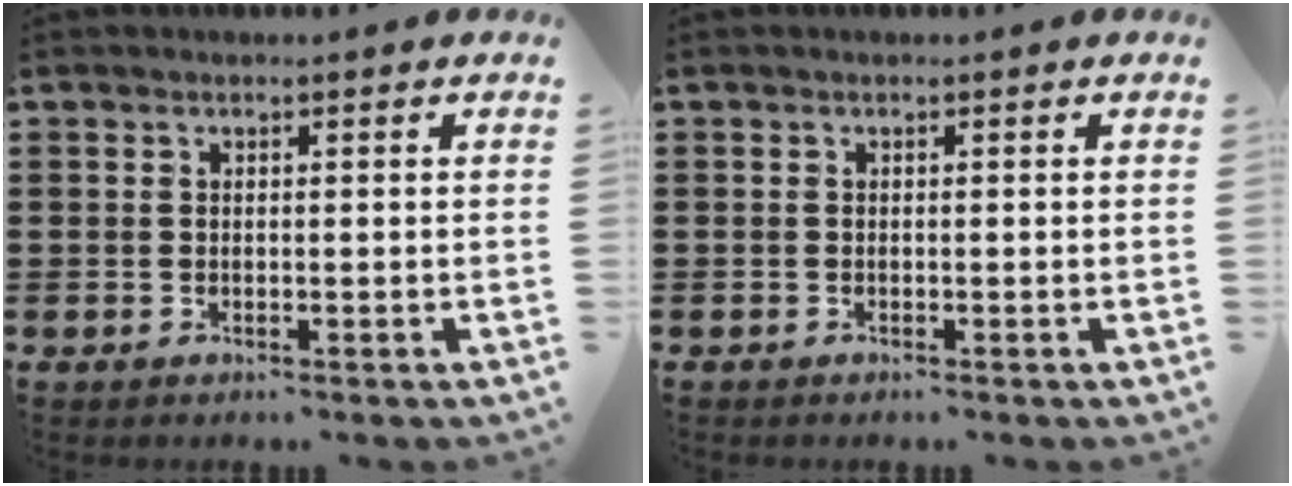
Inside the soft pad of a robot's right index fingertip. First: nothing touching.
{"total": 0.0}